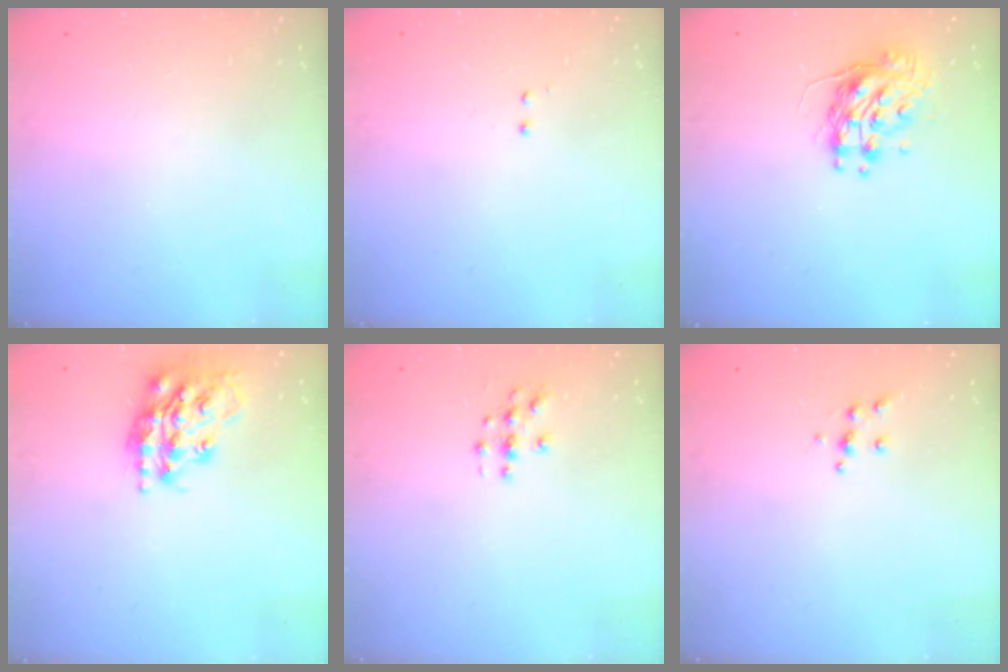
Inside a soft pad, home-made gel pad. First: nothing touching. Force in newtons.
{"total": 0.5, "press": 0.5, "slide": 0.3}
{"total": 9.8, "press": 9.8, "slide": 0.7}
{"total": 18.1, "press": 18.0, "slide": 1.4}
{"total": 3.0, "press": 3.0, "slide": 0.3}
{"total": 5.3, "press": 5.2, "slide": 0.5}